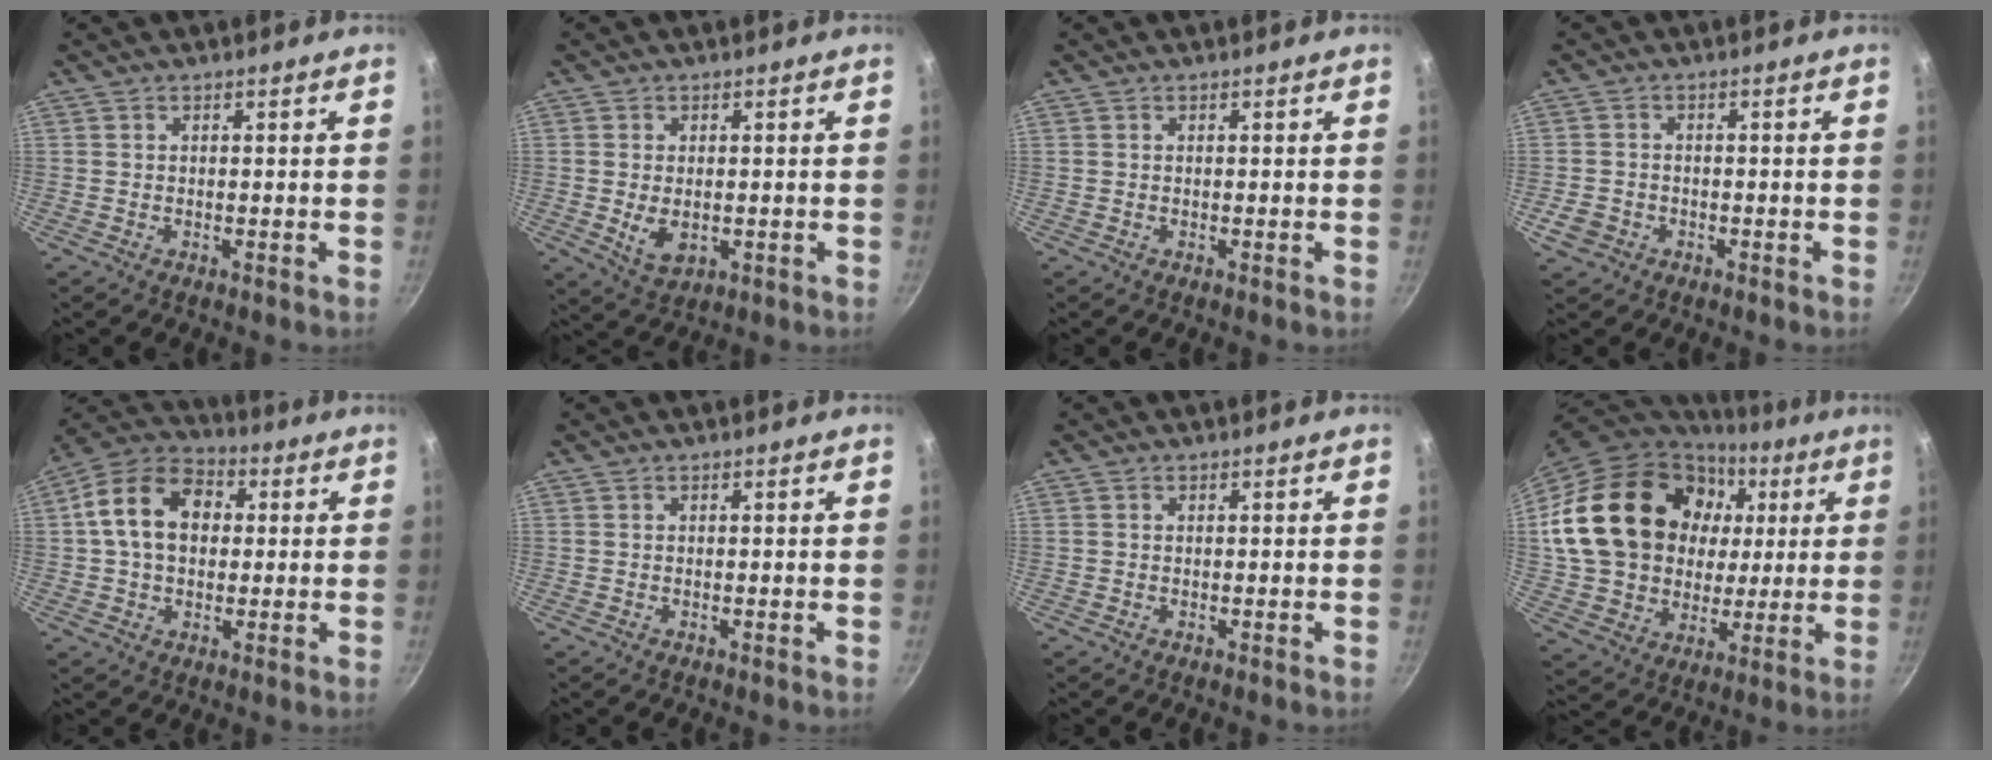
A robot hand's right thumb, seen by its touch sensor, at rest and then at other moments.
{"total": 5.3, "force": [-0.6, 3.3, 4.0], "torque": [-0.070, -0.012, -0.001]}
{"total": 0.0}
{"total": 3.6, "force": [-1.6, 2.8, 1.4], "torque": [-0.024, 0.017, -0.026]}
{"total": 14.0, "force": [1.9, 10.2, 9.4], "torque": [-0.135, 0.026, 0.015]}
{"total": 0.0}
{"total": 0.0}
{"total": 27.7, "force": [6.1, 21.5, 16.4], "torque": [-0.282, 0.022, 0.121]}